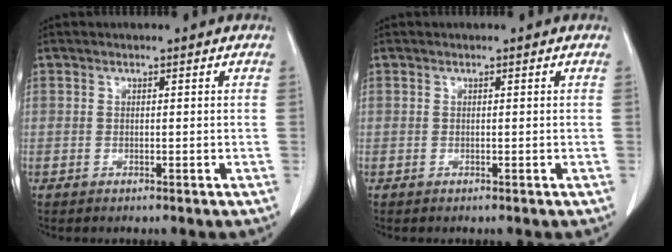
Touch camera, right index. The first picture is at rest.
{"total": 0.0}